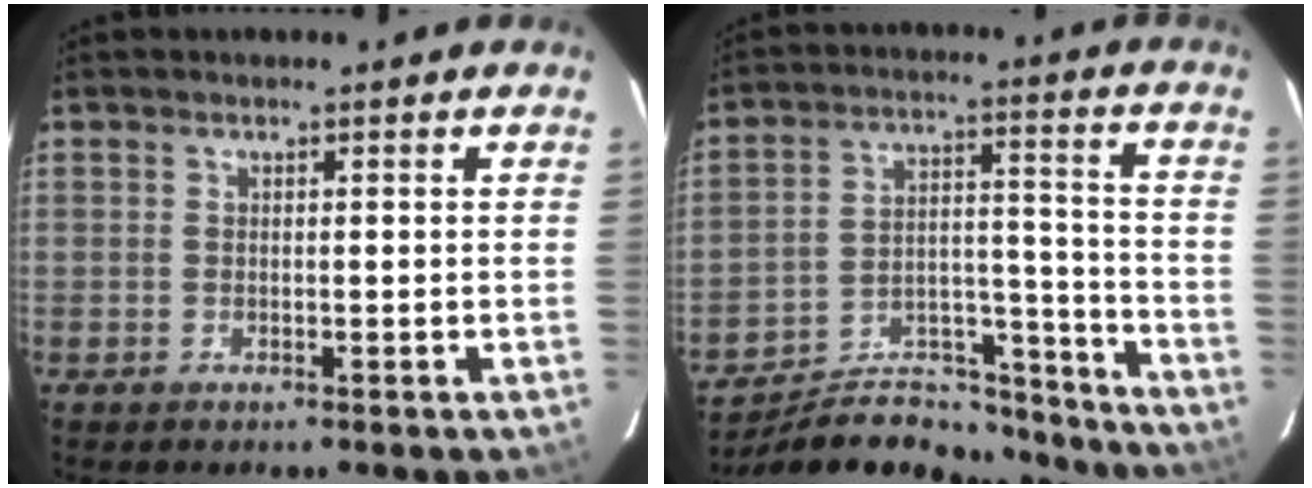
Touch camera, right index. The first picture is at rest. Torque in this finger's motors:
{"motor_torque": [-0.12, -1.44, -0.01, -0.02]}